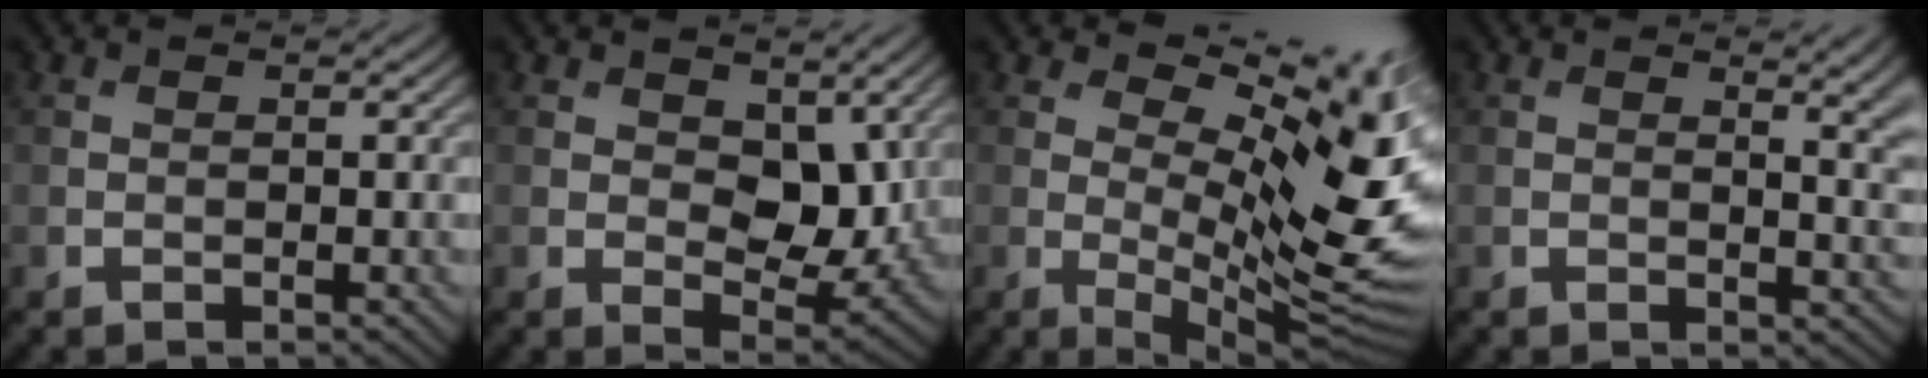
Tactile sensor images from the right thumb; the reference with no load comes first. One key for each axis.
{"total": 7.6, "fx": 2.0, "fy": 4.6, "fz": 5.7, "tx": -0.096, "ty": -0.015, "tz": 0.025}
{"total": 15.3, "fx": 4.6, "fy": 6.3, "fz": 13.2, "tx": -0.198, "ty": 0.006, "tz": 0.080}
{"total": 5.2, "fx": 2.0, "fy": 1.7, "fz": 4.5, "tx": -0.049, "ty": 0.004, "tz": 0.028}